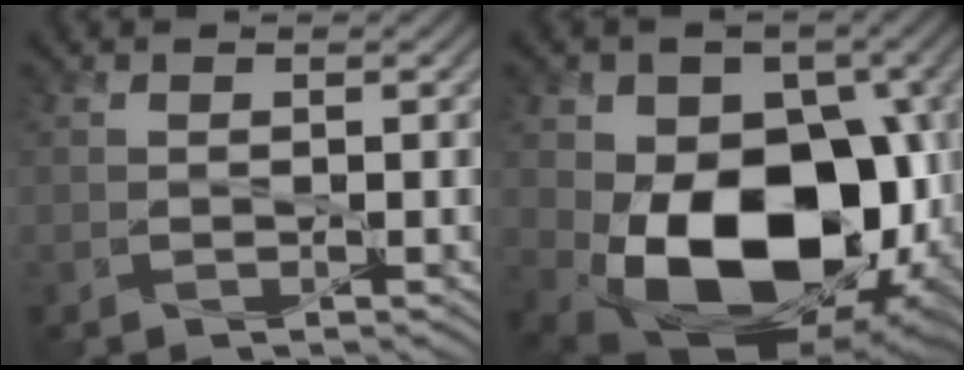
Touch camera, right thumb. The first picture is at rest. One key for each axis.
{"total": 16.0, "fx": -2.2, "fy": 11.0, "fz": 11.3, "tx": -0.172, "ty": -0.037, "tz": -0.034}